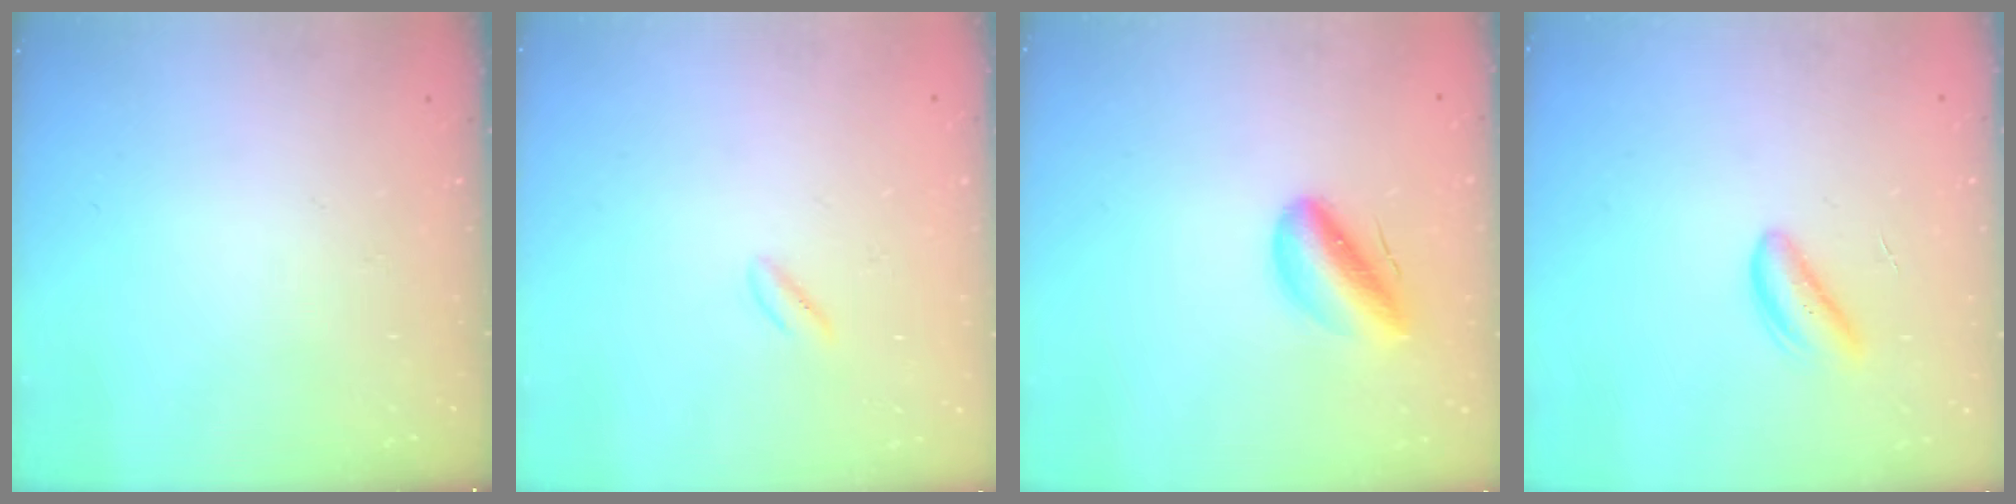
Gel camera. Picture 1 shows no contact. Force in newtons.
{"total": 0.7, "press": 0.3, "slide": 0.6}
{"total": 10.3, "press": 9.8, "slide": 3.0}
{"total": 2.9, "press": 2.9, "slide": 0.5}